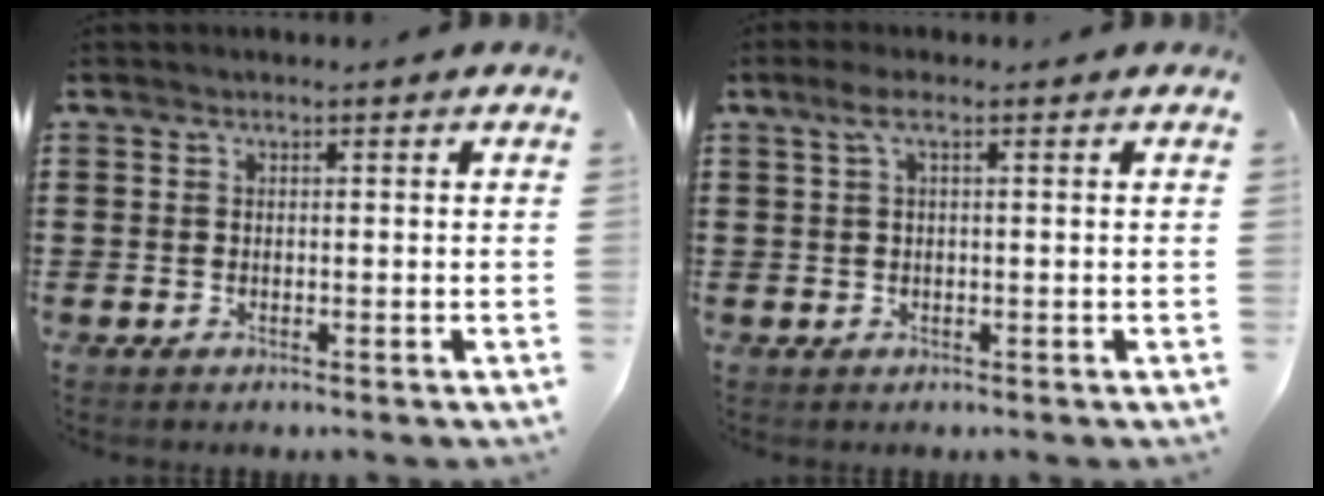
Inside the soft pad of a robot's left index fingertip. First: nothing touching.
{"total": 2.4, "force": [0.7, 0.5, 2.3], "torque": [-0.052, 0.001, 0.008]}